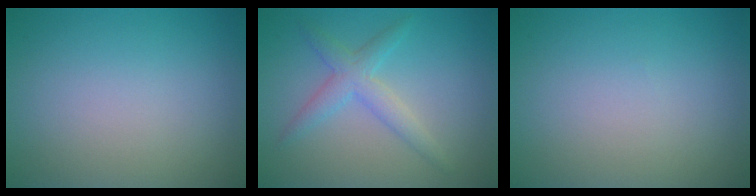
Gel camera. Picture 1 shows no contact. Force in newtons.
{"total": 2.8, "press": 2.8, "slide": 0.1}
{"total": 0.0}